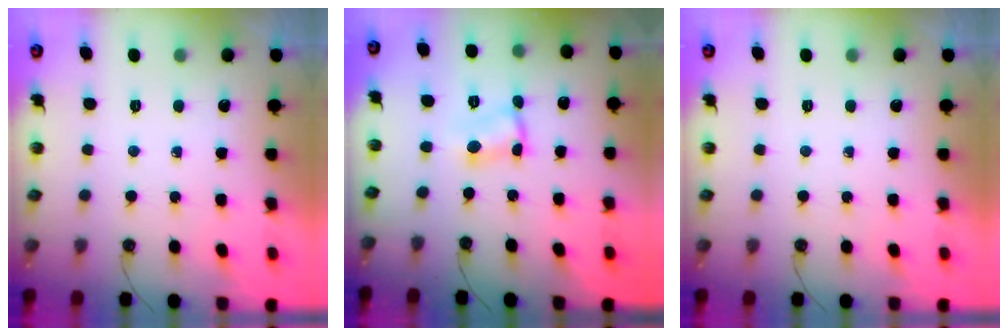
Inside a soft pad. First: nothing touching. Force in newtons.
{"total": 2.9, "press": 1.4, "slide": 2.5}
{"total": 0.0}